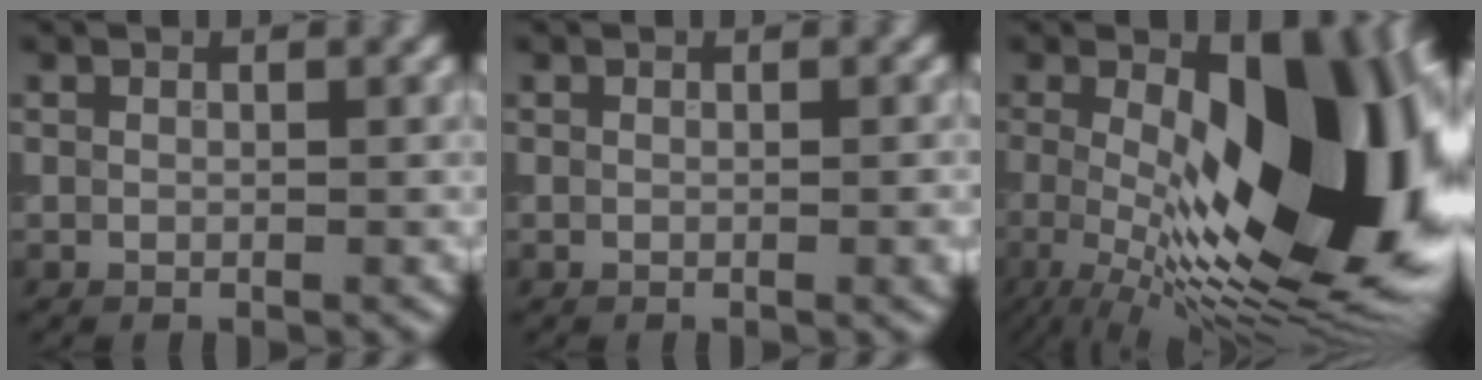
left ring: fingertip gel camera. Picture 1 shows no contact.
{"total": 1.1, "force": [-0.1, 0.3, 1.1], "torque": [-0.011, -0.001, -0.001]}
{"total": 16.9, "force": [-0.4, 7.0, 15.4], "torque": [-0.202, 0.010, -0.013]}